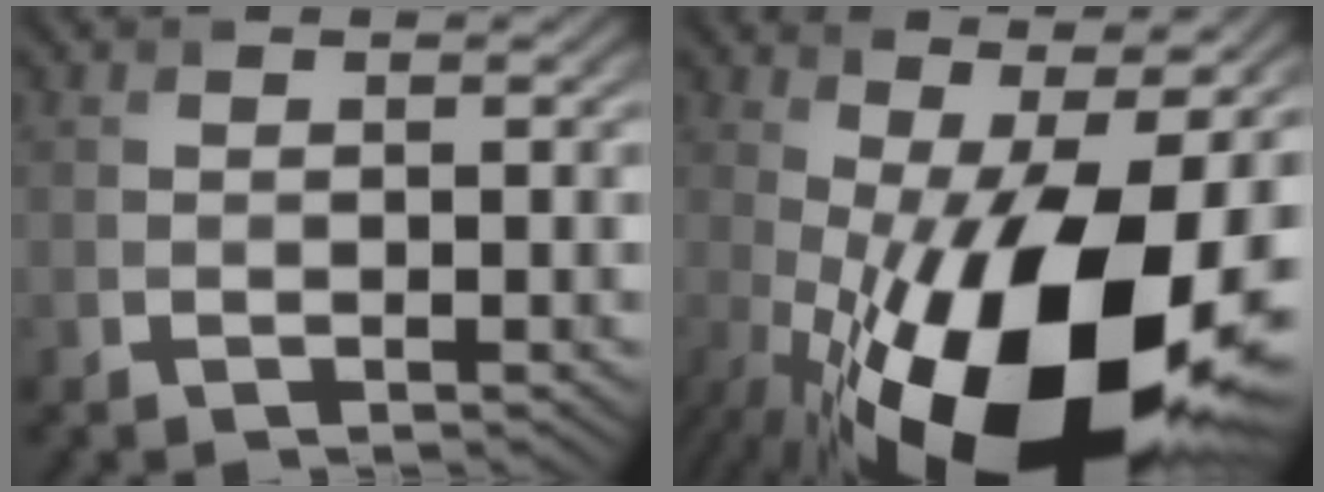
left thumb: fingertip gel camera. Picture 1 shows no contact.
{"total": 21.7, "force": [-4.8, 8.4, 19.4], "torque": [-0.307, -0.008, -0.075]}